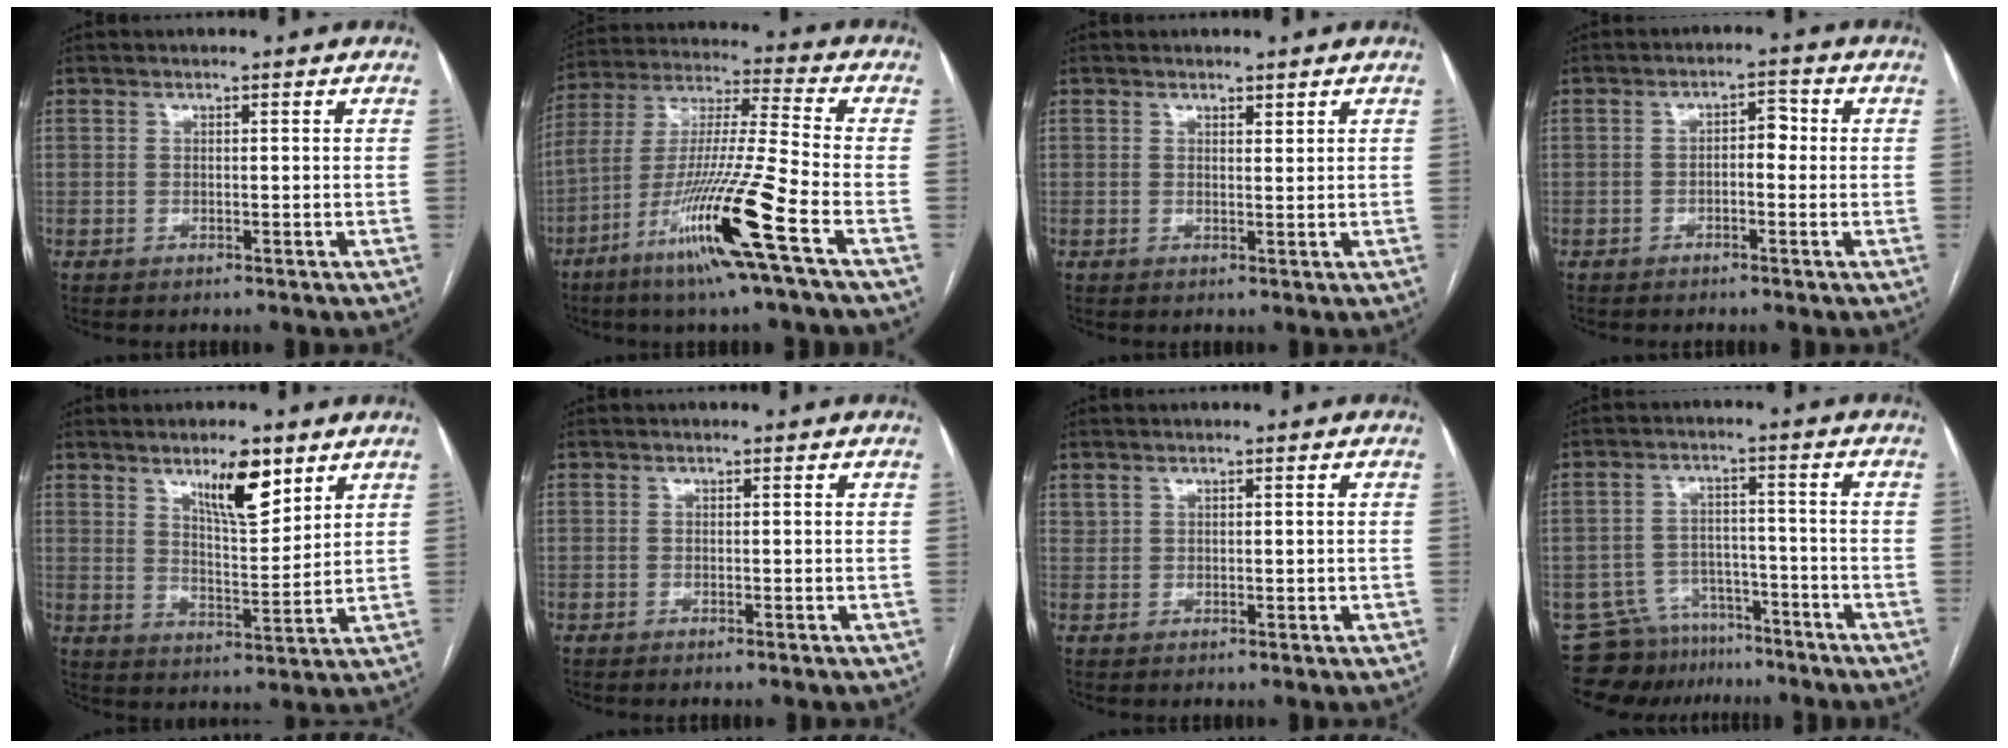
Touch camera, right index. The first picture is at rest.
{"total": 17.5, "force": [-8.4, -1.1, 15.3], "torque": [-0.318, -0.031, -0.161]}
{"total": 1.0, "force": [0.9, 0.3, 0.4], "torque": [-0.008, -0.004, 0.014]}
{"total": 3.2, "force": [-0.3, 1.5, 2.8], "torque": [-0.038, 0.017, -0.006]}
{"total": 8.7, "force": [5.4, 2.1, 6.5], "torque": [-0.112, -0.004, 0.094]}
{"total": 0.0}
{"total": 1.5, "force": [0.9, 0.9, 0.8], "torque": [-0.019, 0.005, 0.026]}
{"total": 9.7, "force": [-8.2, 5.2, 0.3], "torque": [-0.007, 0.023, -0.126]}